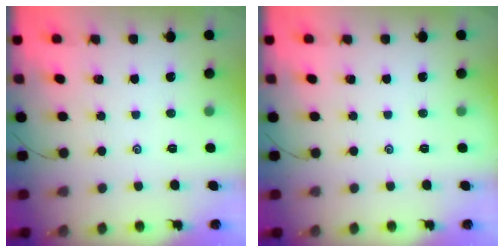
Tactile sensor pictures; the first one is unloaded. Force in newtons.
{"total": 0.0}